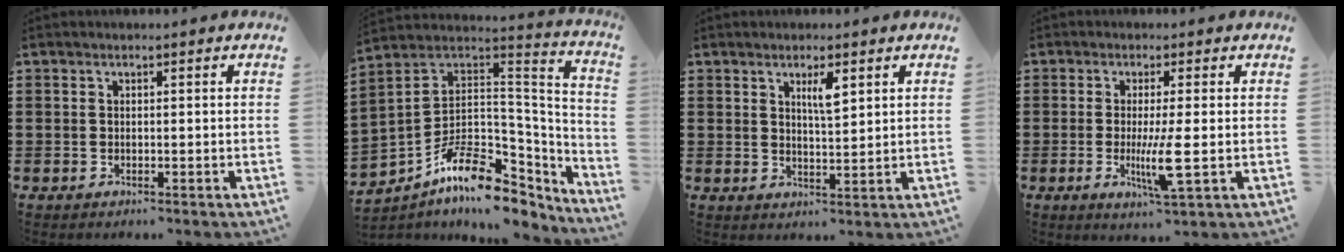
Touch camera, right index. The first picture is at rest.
{"total": 10.3, "force": [-6.2, 5.4, 6.3], "torque": [-0.125, -0.002, -0.115]}
{"total": 3.3, "force": [1.7, 0.7, 2.7], "torque": [-0.049, 0.000, 0.026]}
{"total": 6.1, "force": [-1.0, 0.2, 6.0], "torque": [-0.118, -0.022, -0.021]}